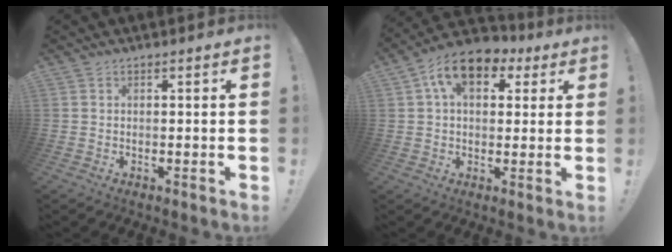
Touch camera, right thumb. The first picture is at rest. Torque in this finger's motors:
{"motor_torque": [-0.07, 2.25, 1.24, 0.37, 0.09]}